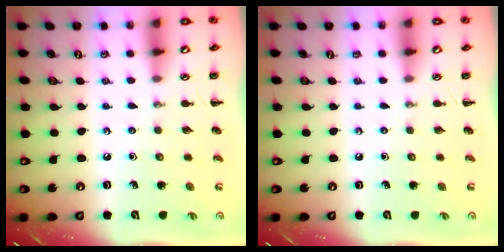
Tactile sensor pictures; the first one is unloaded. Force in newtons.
{"total": 0.0}